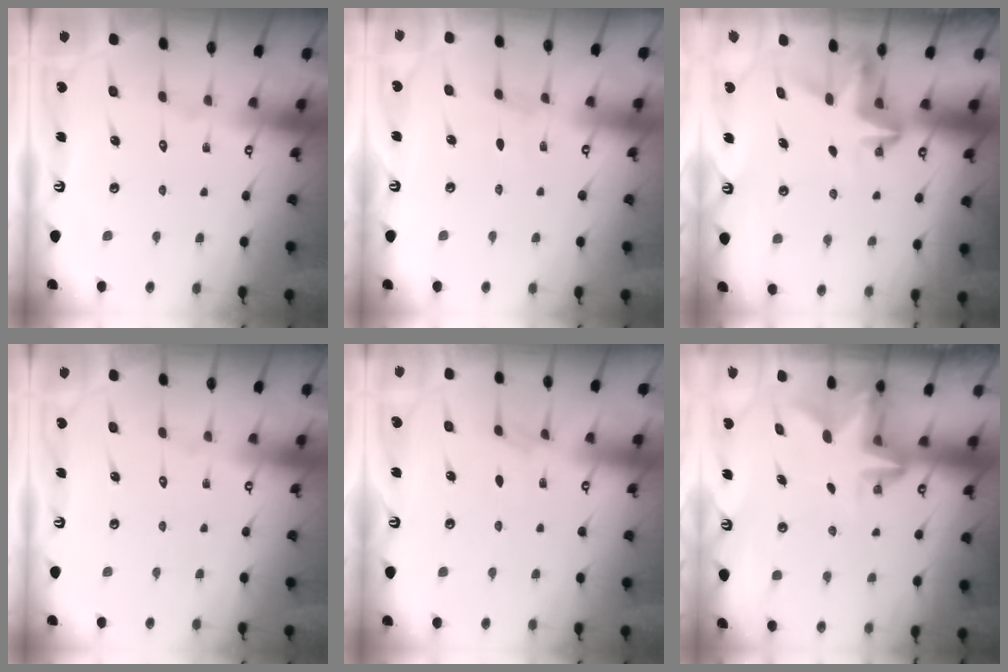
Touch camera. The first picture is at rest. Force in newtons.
{"total": 2.3, "press": 2.3, "slide": 0.3}
{"total": 3.8, "press": 3.8, "slide": 0.4}
{"total": 0.0}
{"total": 1.5, "press": 1.4, "slide": 0.3}
{"total": 2.7, "press": 2.7, "slide": 0.2}